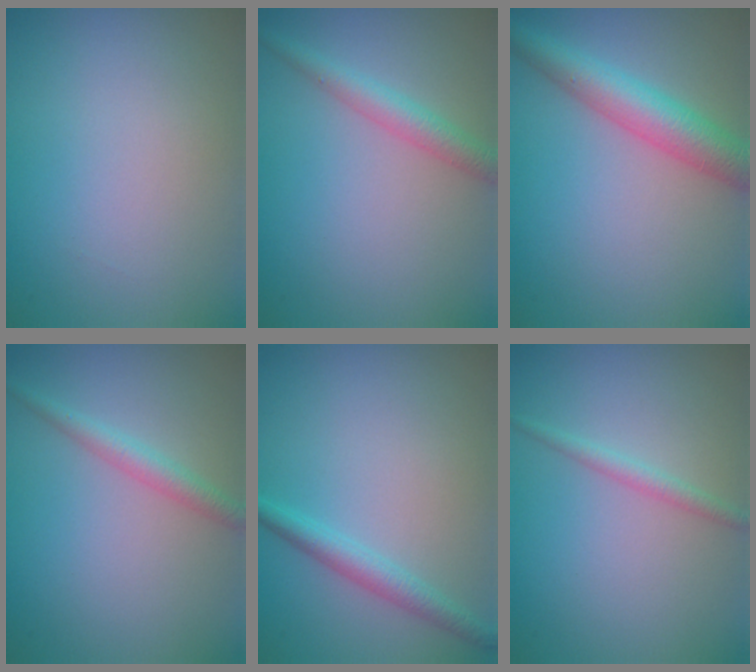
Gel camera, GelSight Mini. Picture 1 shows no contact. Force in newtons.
{"total": 2.4, "press": 2.4, "slide": 0.1}
{"total": 4.9, "press": 4.9, "slide": 0.1}
{"total": 2.0, "press": 2.0, "slide": 0.0}
{"total": 2.2, "press": 2.2, "slide": 0.0}
{"total": 1.3, "press": 1.3, "slide": 0.0}